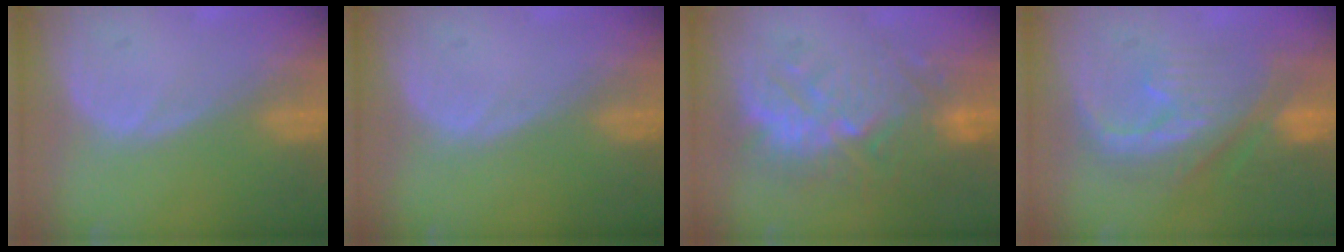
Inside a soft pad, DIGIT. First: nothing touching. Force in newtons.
{"total": 0.0}
{"total": 10.3, "press": 9.8, "slide": 3.2}
{"total": 9.0, "press": 8.7, "slide": 2.0}